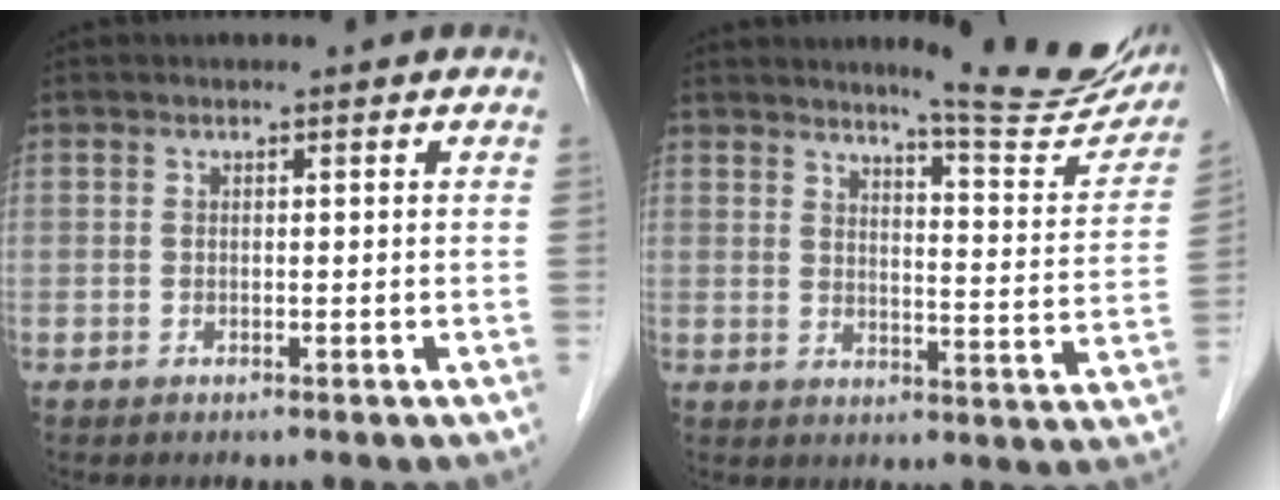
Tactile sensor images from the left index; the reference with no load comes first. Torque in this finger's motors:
{"motor_torque": [0.14, -1.06, 0.23, 0.04]}